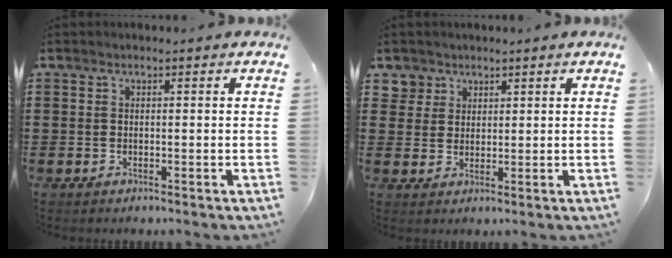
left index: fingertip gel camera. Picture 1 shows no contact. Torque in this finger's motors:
{"motor_torque": [0.00, 0.00, -0.05, -0.04]}